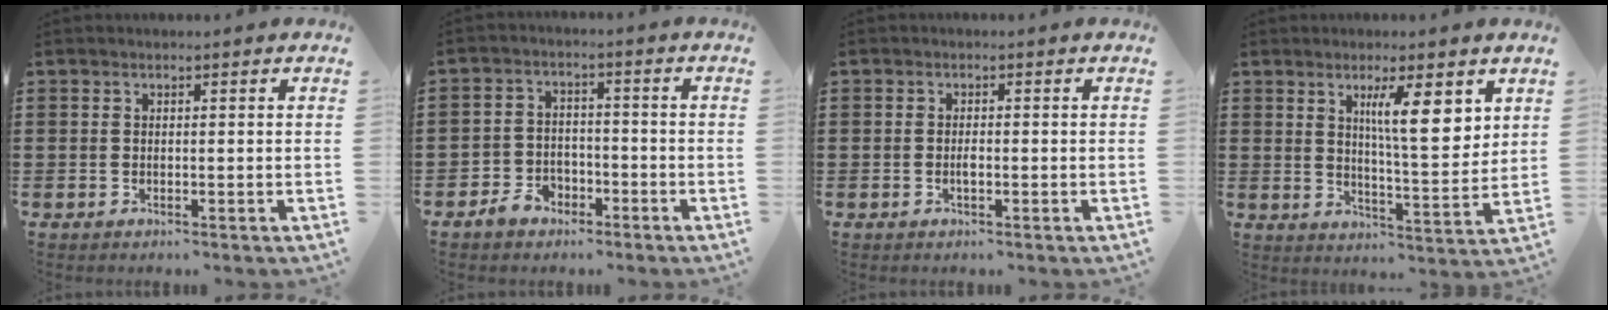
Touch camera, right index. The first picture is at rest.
{"total": 4.0, "force": [-2.8, 2.6, 1.2], "torque": [-0.041, 0.010, -0.061]}
{"total": 1.2, "force": [-0.4, 0.4, 1.1], "torque": [-0.022, -0.001, -0.006]}
{"total": 8.2, "force": [4.0, 1.7, 6.9], "torque": [-0.119, -0.016, 0.061]}